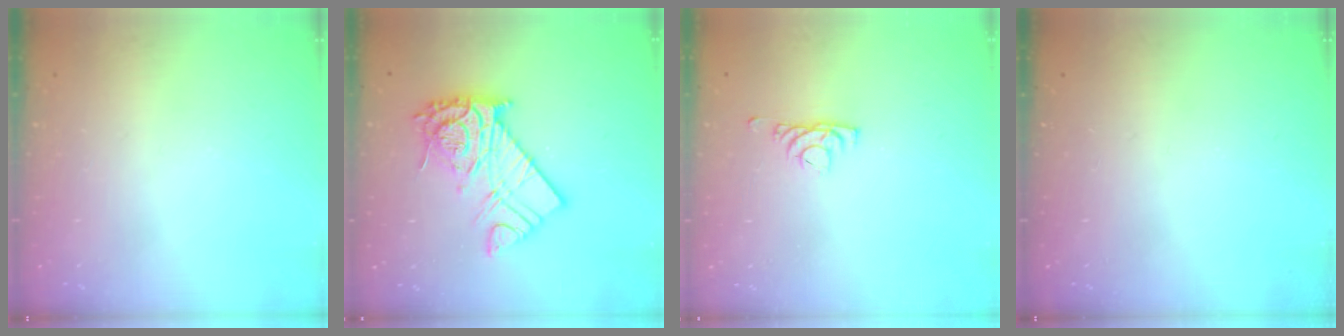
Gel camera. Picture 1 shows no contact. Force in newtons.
{"total": 12.4, "press": 12.3, "slide": 1.0}
{"total": 3.9, "press": 3.9, "slide": 0.8}
{"total": 0.0}